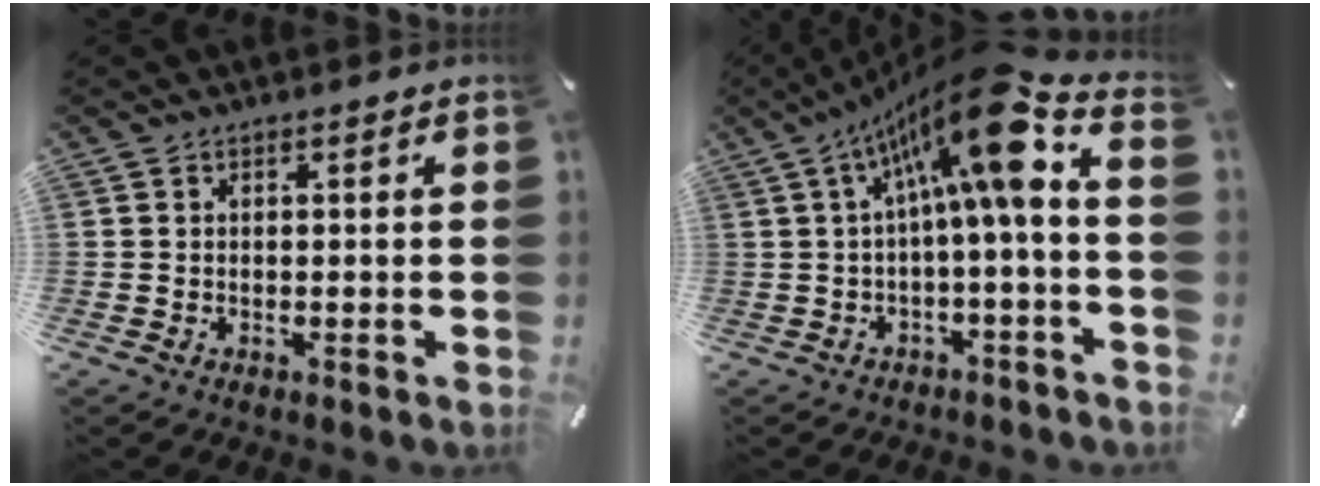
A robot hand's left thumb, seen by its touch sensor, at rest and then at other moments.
{"total": 16.5, "force": [5.1, 2.8, 15.5], "torque": [-0.263, -0.037, 0.073]}